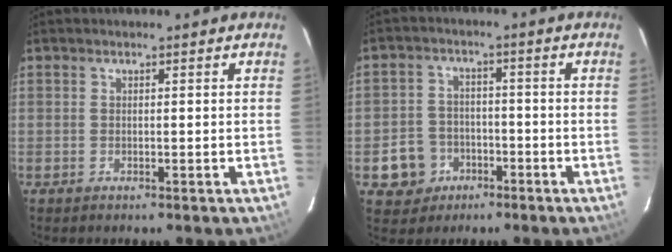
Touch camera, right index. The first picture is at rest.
{"total": 7.3, "force": [-3.2, 6.4, 1.2], "torque": [-0.046, 0.022, -0.042]}